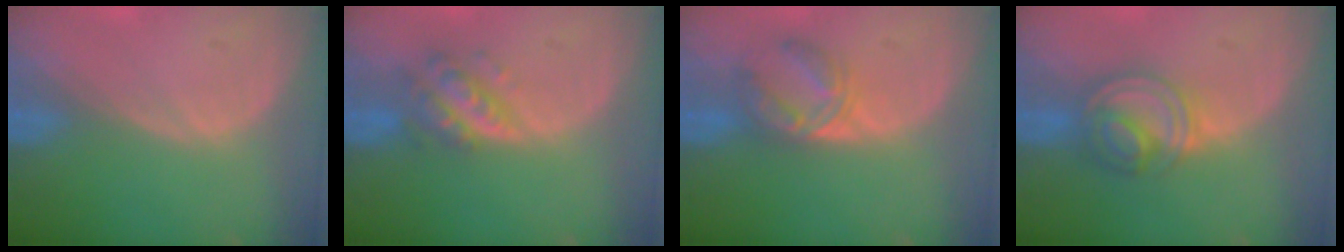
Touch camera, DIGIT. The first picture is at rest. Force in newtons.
{"total": 5.5, "press": 5.1, "slide": 2.0}
{"total": 5.5, "press": 5.4, "slide": 1.1}
{"total": 6.4, "press": 6.1, "slide": 2.0}